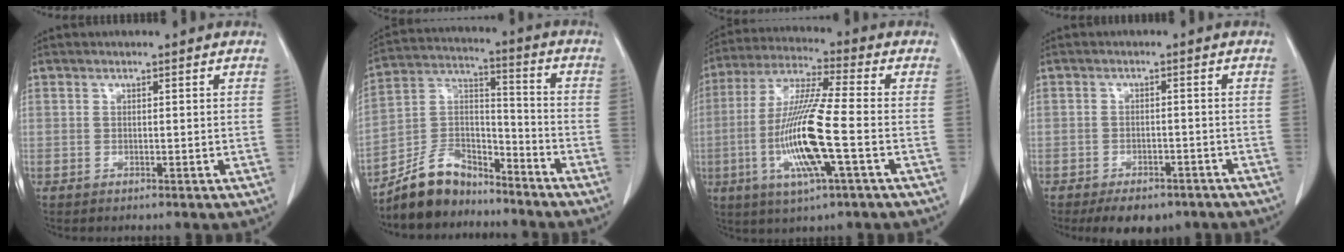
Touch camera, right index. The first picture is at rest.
{"total": 10.6, "force": [-9.4, 4.0, 2.7], "torque": [-0.059, 0.029, -0.177]}
{"total": 14.6, "force": [-3.5, 0.7, 14.2], "torque": [-0.294, -0.012, -0.068]}
{"total": 7.1, "force": [-5.4, 3.6, 3.0], "torque": [-0.032, 0.002, -0.071]}